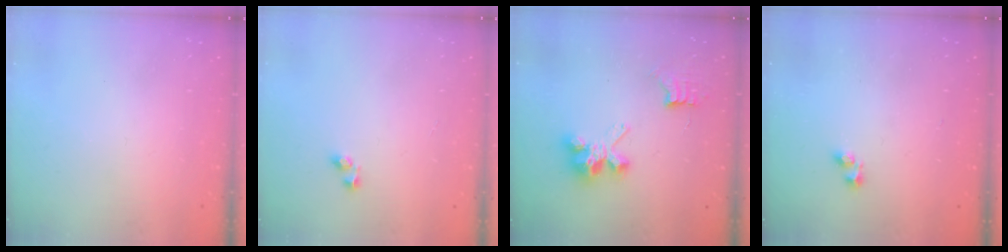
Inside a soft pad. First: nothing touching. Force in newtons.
{"total": 2.2, "press": 1.9, "slide": 1.1}
{"total": 7.9, "press": 7.9, "slide": 0.6}
{"total": 0.9, "press": 0.4, "slide": 0.8}